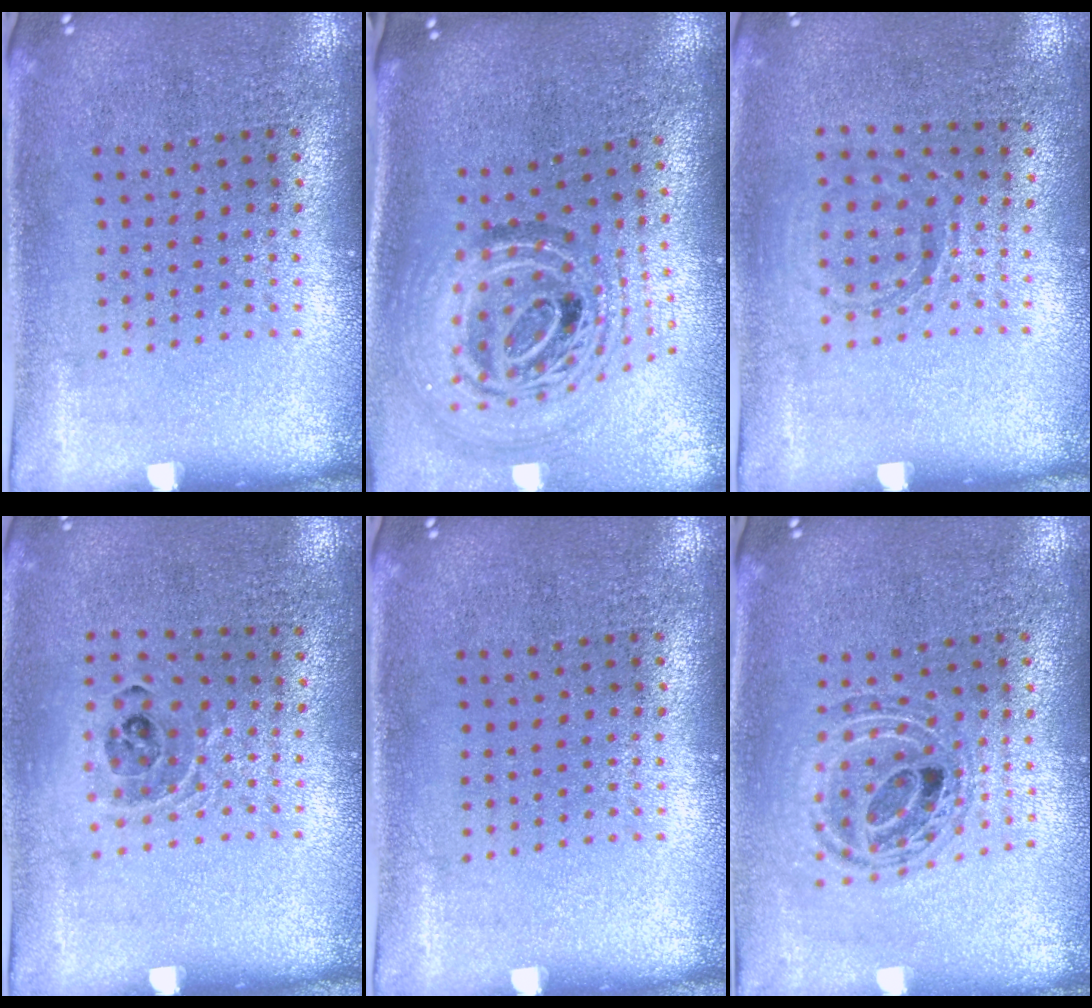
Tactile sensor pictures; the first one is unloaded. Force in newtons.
{"total": 2.1, "press": 1.7, "slide": 1.3}
{"total": 0.8, "press": 0.8, "slide": 0.1}
{"total": 0.8, "press": 0.8, "slide": 0.2}
{"total": 0.0}
{"total": 0.9, "press": 0.9, "slide": 0.2}